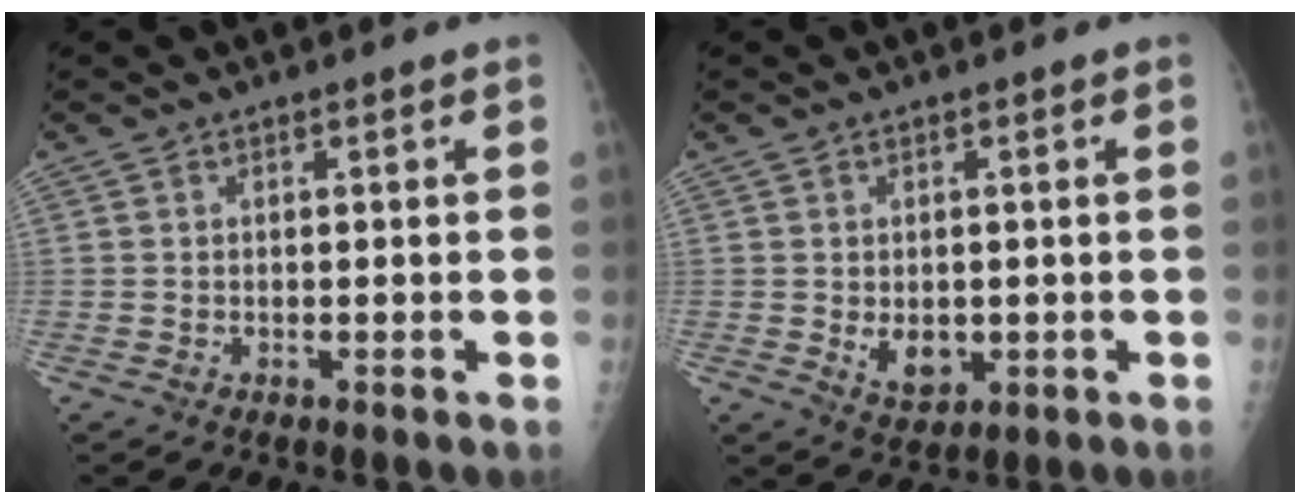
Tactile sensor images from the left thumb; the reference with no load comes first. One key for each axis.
{"total": 4.8, "fx": -0.5, "fy": 3.6, "fz": 3.2, "tx": -0.030, "ty": -0.007, "tz": 0.007}